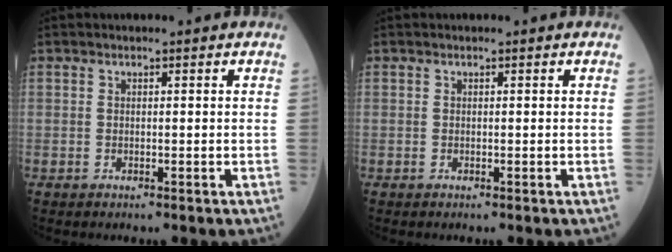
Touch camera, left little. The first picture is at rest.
{"total": 0.0}